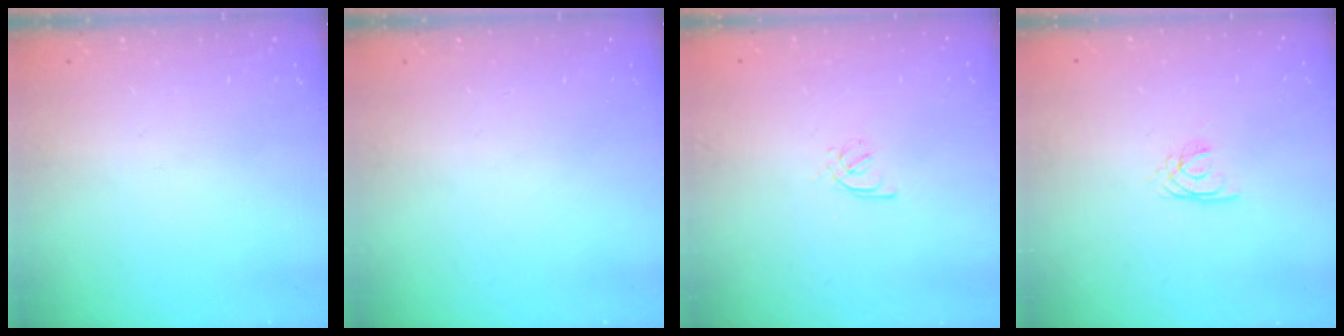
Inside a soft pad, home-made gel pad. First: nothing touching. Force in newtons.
{"total": 0.0}
{"total": 2.4, "press": 2.3, "slide": 0.6}
{"total": 2.1, "press": 2.1, "slide": 0.4}